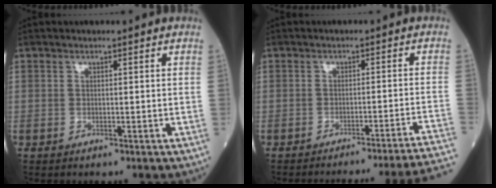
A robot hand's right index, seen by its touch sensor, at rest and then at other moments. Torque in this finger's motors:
{"motor_torque": [0.15, -0.65, 0.29, 0.11]}